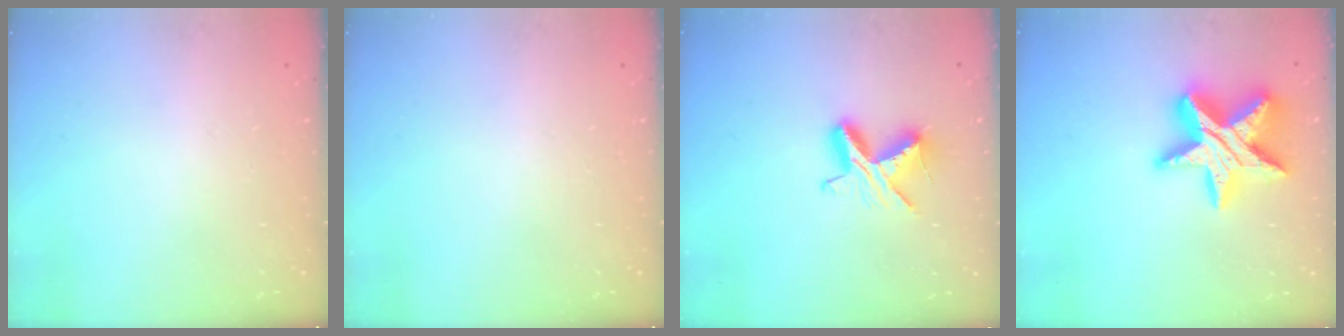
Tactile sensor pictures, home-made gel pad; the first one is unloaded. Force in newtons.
{"total": 0.0}
{"total": 9.9, "press": 9.9, "slide": 0.4}
{"total": 19.4, "press": 19.4, "slide": 1.4}